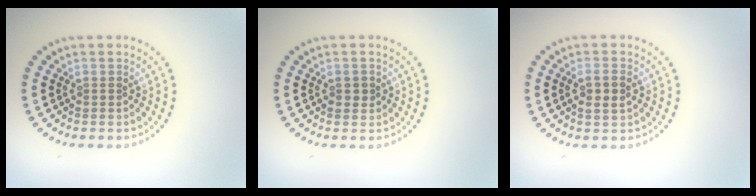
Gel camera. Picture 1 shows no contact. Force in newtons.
{"total": 1.2, "press": 1.2, "slide": 0.1}
{"total": 2.1, "press": 2.0, "slide": 0.5}